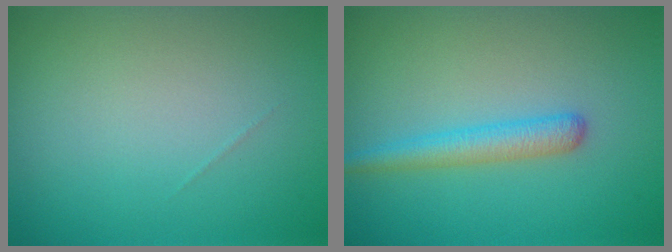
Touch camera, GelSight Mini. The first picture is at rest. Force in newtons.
{"total": 2.5, "press": 2.5, "slide": 0.1}